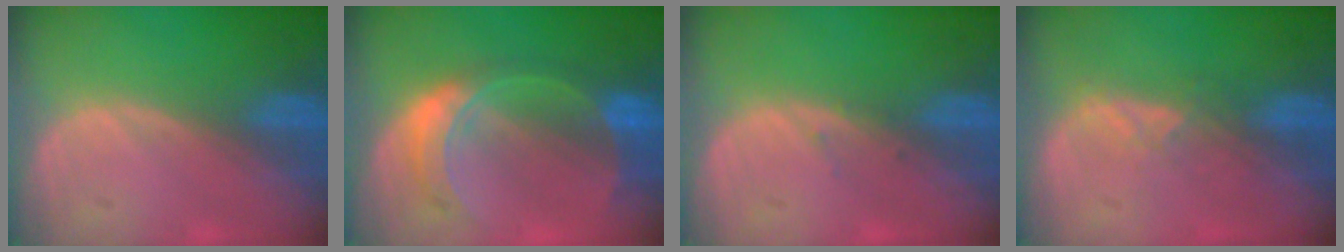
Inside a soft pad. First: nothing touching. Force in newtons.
{"total": 7.6, "press": 6.6, "slide": 3.8}
{"total": 0.7, "press": 0.4, "slide": 0.5}
{"total": 2.3, "press": 2.2, "slide": 0.9}